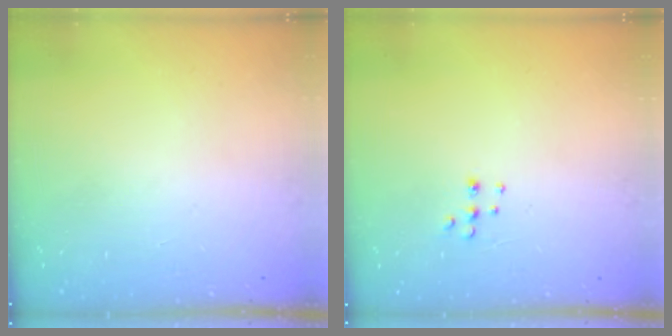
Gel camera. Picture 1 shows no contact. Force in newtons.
{"total": 5.3, "press": 5.3, "slide": 0.6}